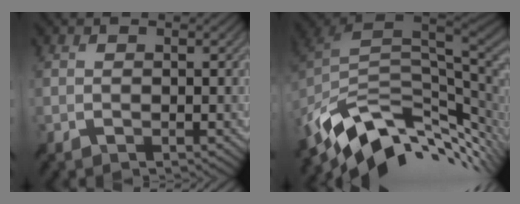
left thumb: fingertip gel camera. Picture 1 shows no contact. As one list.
[{"total": 13.2, "force": [-3.7, 7.7, 10.1], "torque": [-0.220, -0.025, -0.053]}]